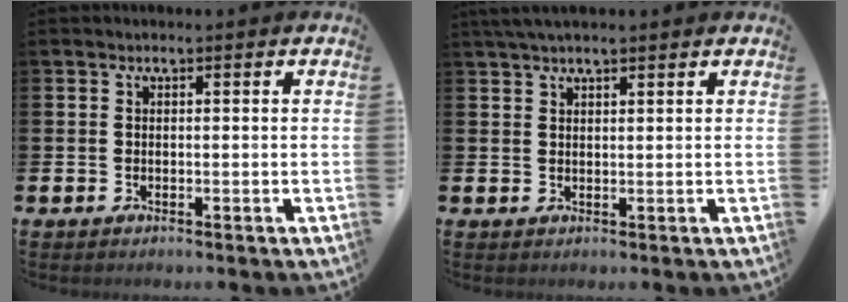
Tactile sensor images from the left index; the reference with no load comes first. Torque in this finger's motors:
{"motor_torque": [-0.29, -1.85, -0.45, 0.21]}